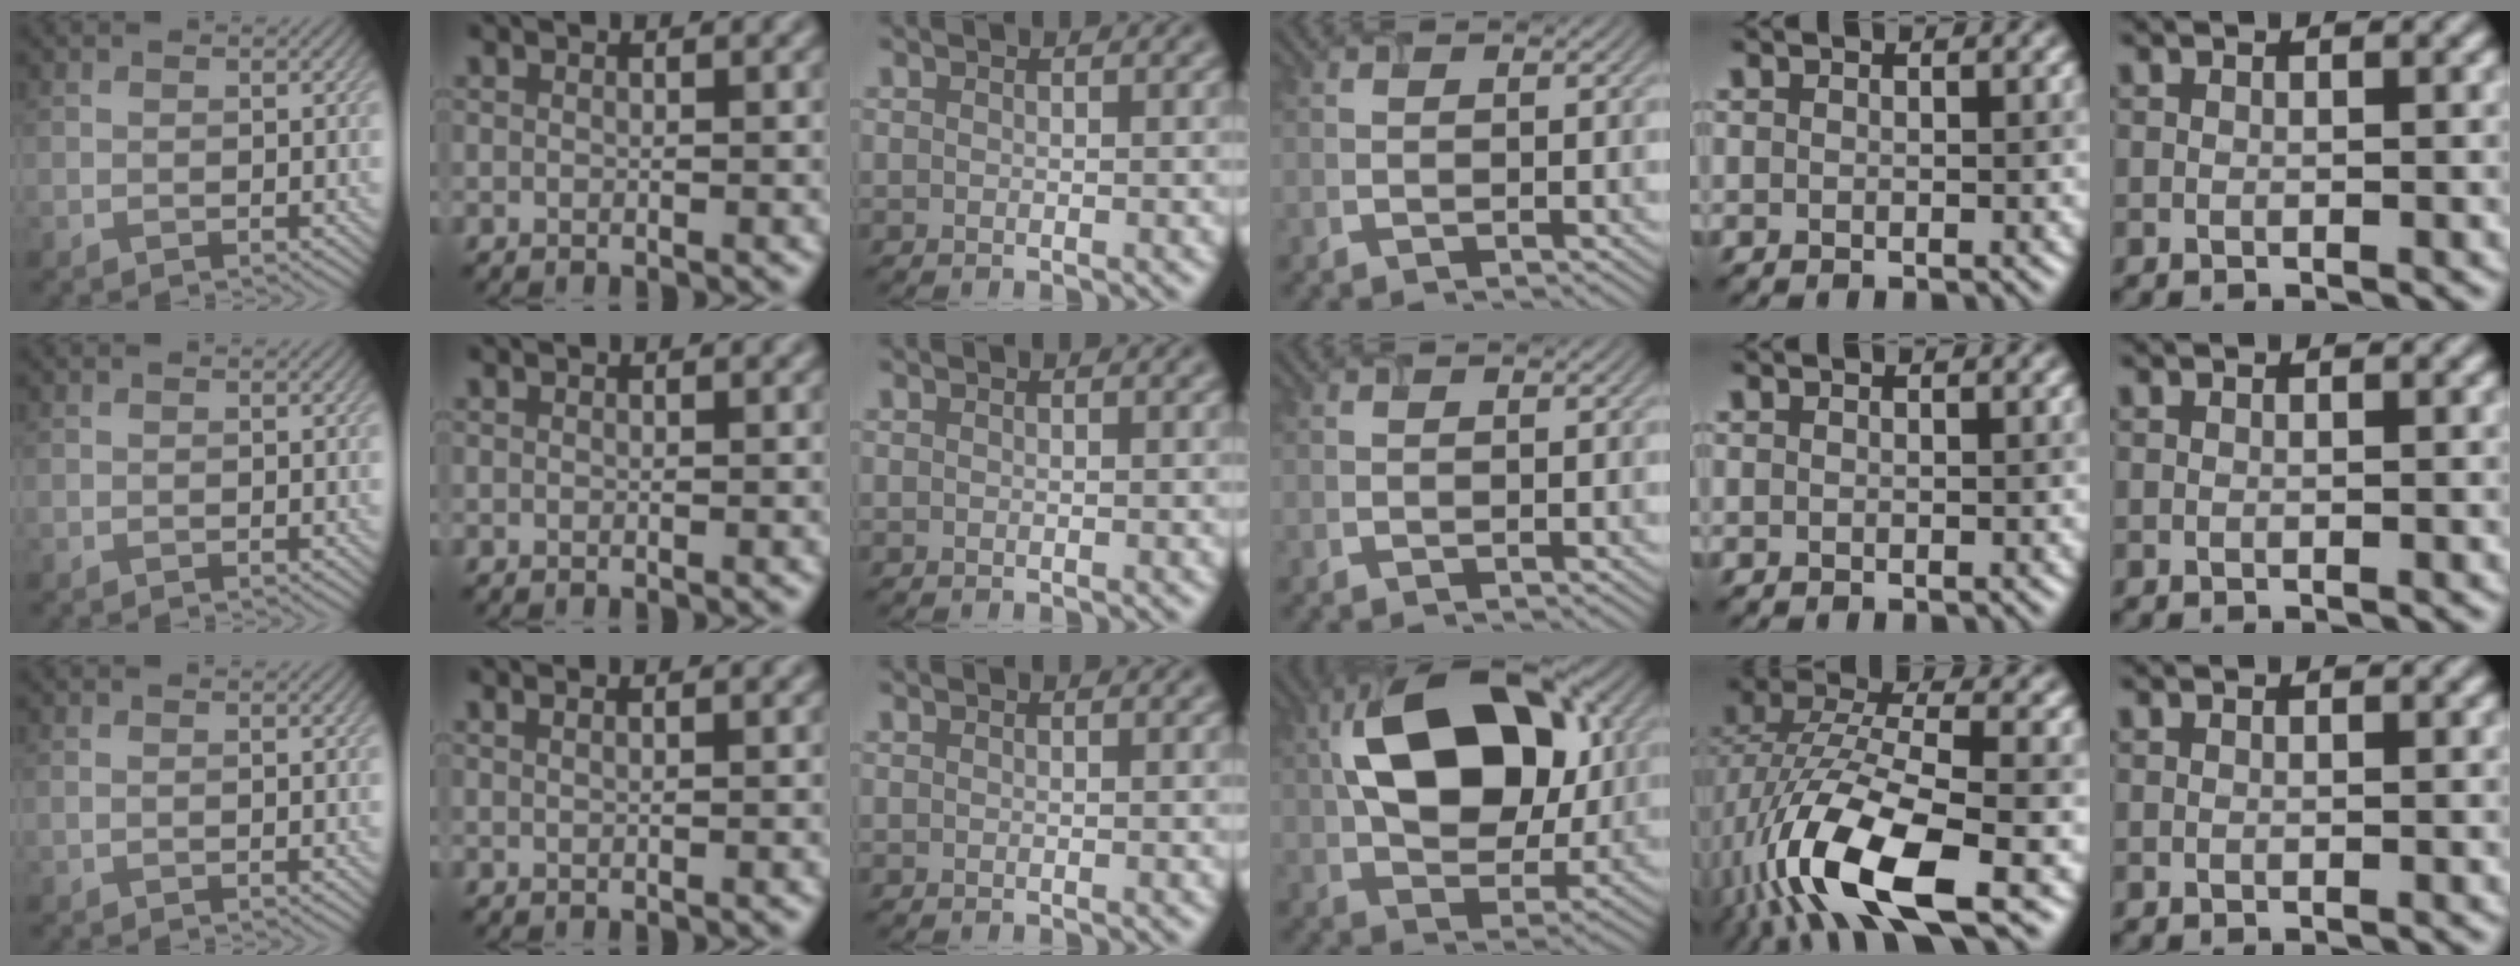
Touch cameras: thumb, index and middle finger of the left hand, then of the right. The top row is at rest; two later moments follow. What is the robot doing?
{"motion": "extract", "object": "airpods case & airpods"}